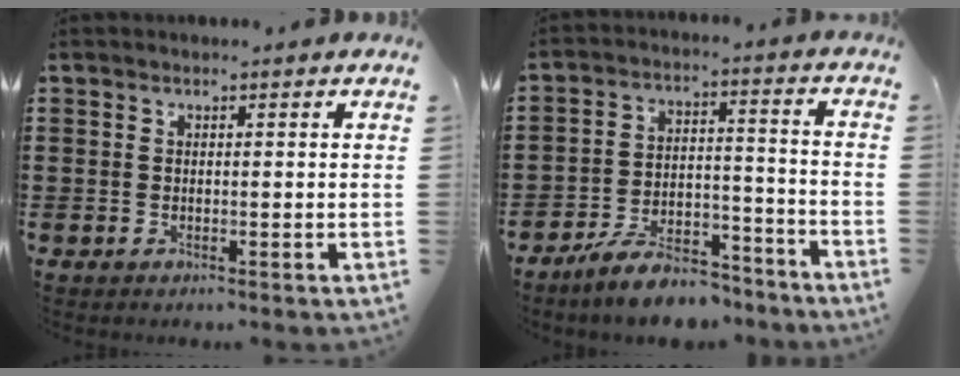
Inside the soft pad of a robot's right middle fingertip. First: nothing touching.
{"total": 8.5, "force": [-7.6, 2.0, 3.2], "torque": [-0.051, 0.024, -0.141]}